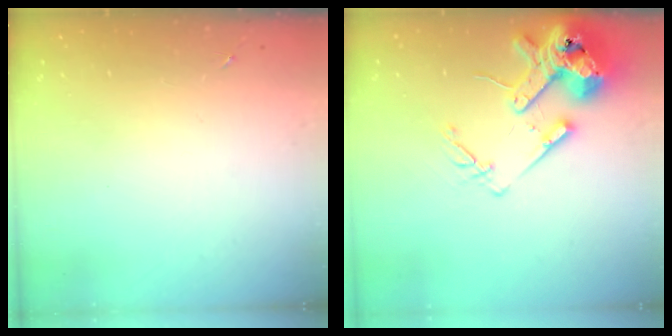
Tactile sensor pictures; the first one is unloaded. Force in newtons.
{"total": 16.1, "press": 15.9, "slide": 2.4}